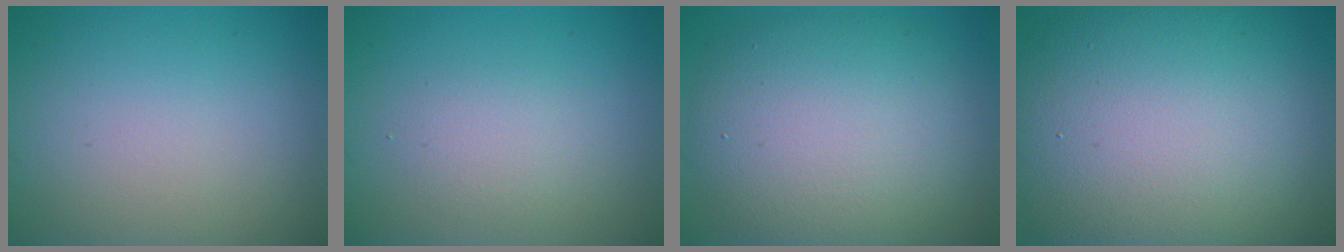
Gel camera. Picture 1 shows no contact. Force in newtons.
{"total": 1.8, "press": 1.8, "slide": 0.1}
{"total": 9.5, "press": 9.5, "slide": 0.6}
{"total": 16.5, "press": 16.5, "slide": 0.9}